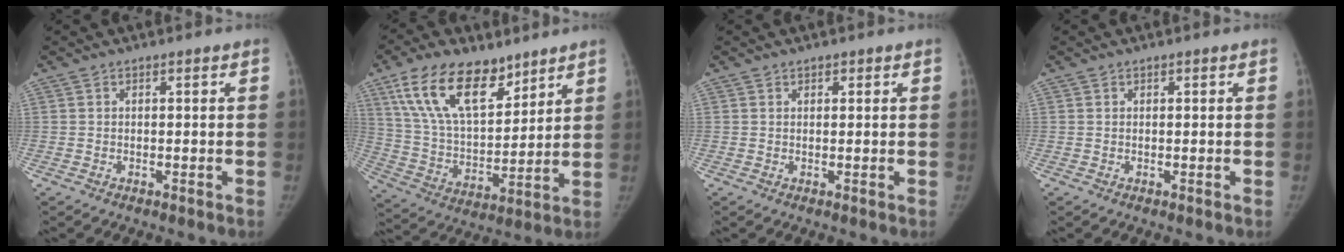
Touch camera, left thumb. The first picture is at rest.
{"total": 18.6, "force": [11.4, 9.2, 11.5], "torque": [-0.169, -0.049, 0.218]}
{"total": 0.8, "force": [0.5, 0.6, 0.2], "torque": [0.006, -0.002, 0.006]}
{"total": 0.0}